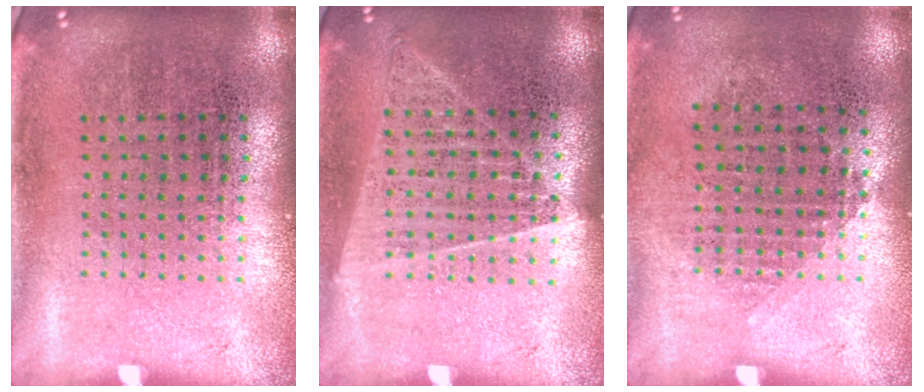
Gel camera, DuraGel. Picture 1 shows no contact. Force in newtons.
{"total": 1.4, "press": 1.3, "slide": 0.3}
{"total": 0.9, "press": 0.8, "slide": 0.4}